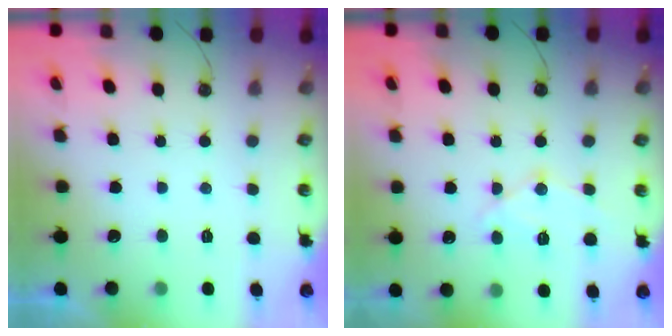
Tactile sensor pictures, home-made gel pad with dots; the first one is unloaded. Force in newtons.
{"total": 12.2, "press": 12.1, "slide": 1.1}